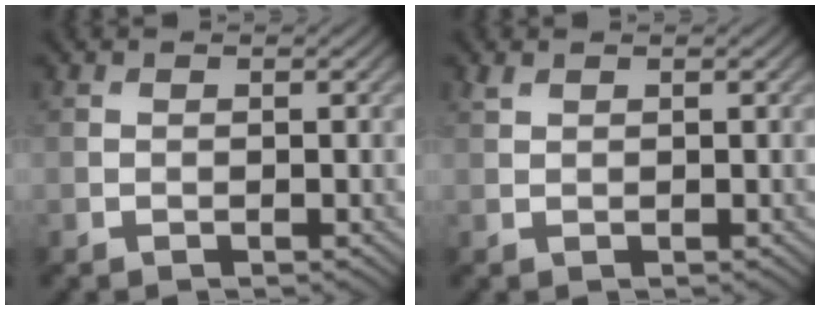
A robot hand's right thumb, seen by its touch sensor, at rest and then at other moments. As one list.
[{"total": 0.8, "force": [0.6, 0.2, 0.4], "torque": [-0.014, 0.002, 0.016]}]